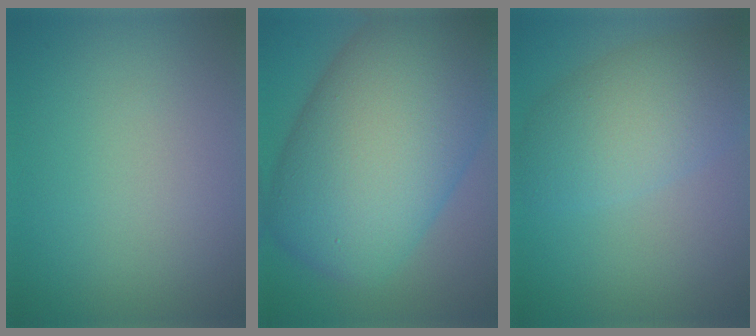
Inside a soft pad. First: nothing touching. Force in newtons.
{"total": 16.4, "press": 16.4, "slide": 0.4}
{"total": 6.2, "press": 6.2, "slide": 0.1}